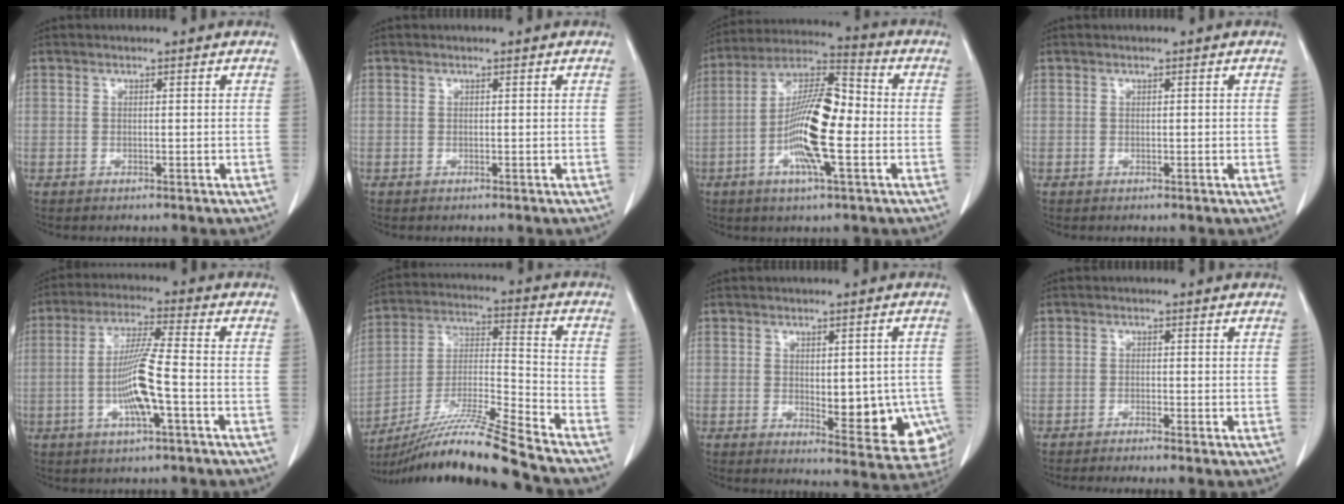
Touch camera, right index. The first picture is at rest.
{"total": 0.0}
{"total": 14.2, "force": [-2.6, 2.5, 13.8], "torque": [-0.254, 0.012, -0.052]}
{"total": 0.5, "force": [0.0, 0.1, 0.5], "torque": [-0.007, 0.000, 0.002]}
{"total": 9.1, "force": [-2.1, 0.0, 8.8], "torque": [-0.171, 0.000, -0.042]}
{"total": 17.4, "force": [-14.7, -2.3, 9.1], "torque": [-0.179, -0.019, -0.265]}
{"total": 11.7, "force": [-2.3, 5.4, 10.1], "torque": [-0.102, 0.000, -0.014]}
{"total": 2.4, "force": [-2.0, -0.5, 1.3], "torque": [-0.020, 0.001, -0.033]}